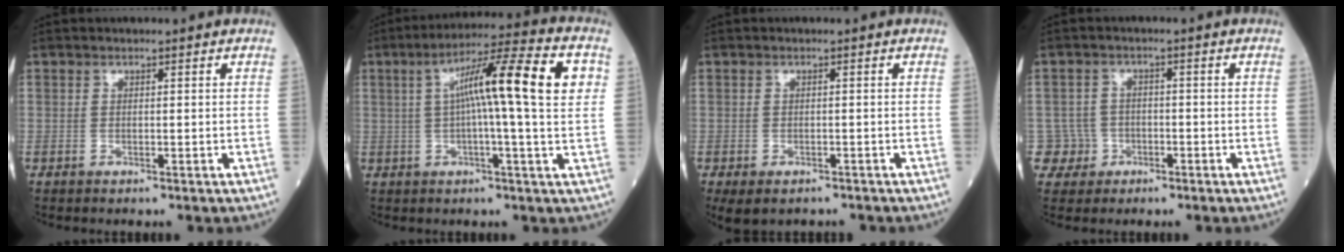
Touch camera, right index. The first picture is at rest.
{"total": 14.7, "force": [3.0, 0.2, 14.4], "torque": [-0.232, 0.031, 0.040]}
{"total": 5.3, "force": [-4.0, 2.6, 2.2], "torque": [-0.033, -0.005, -0.057]}
{"total": 4.3, "force": [-1.5, 4.0, -0.3], "torque": [0.018, 0.015, -0.027]}